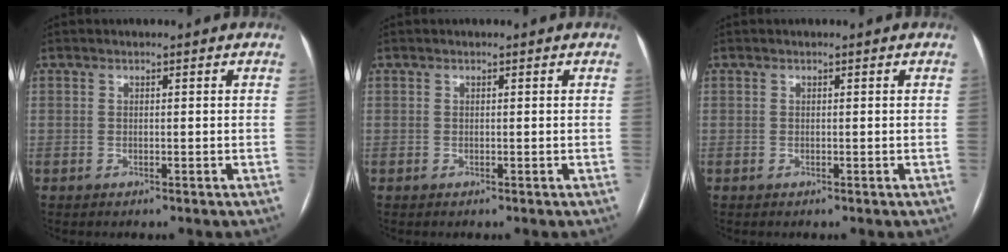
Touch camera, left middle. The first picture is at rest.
{"total": 0.0}
{"total": 0.0}